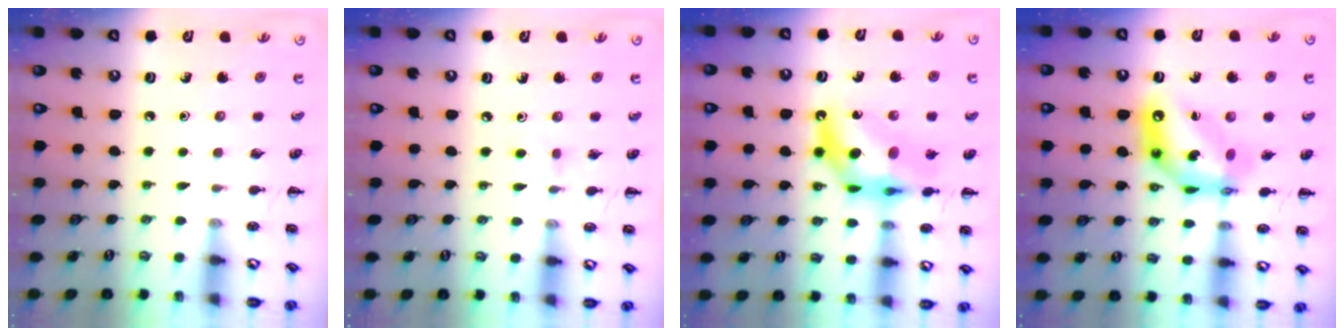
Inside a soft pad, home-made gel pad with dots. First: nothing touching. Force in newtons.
{"total": 2.8, "press": 2.6, "slide": 1.1}
{"total": 14.5, "press": 14.0, "slide": 4.1}
{"total": 13.8, "press": 13.2, "slide": 4.2}